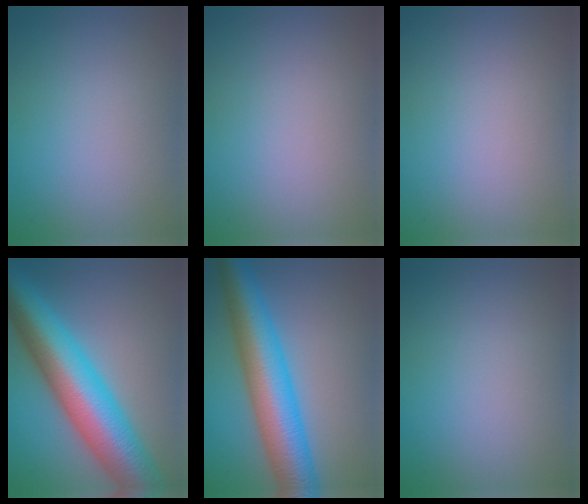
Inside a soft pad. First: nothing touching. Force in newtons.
{"total": 0.0}
{"total": 0.0}
{"total": 12.8, "press": 12.8, "slide": 0.2}
{"total": 10.1, "press": 10.1, "slide": 0.1}
{"total": 0.0}